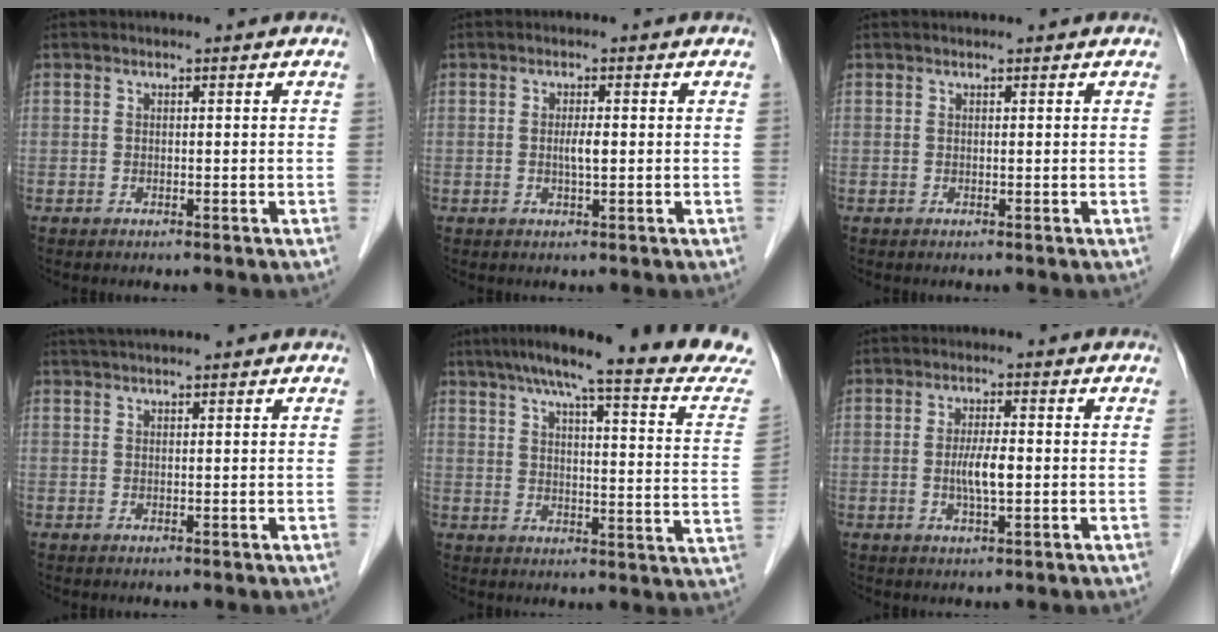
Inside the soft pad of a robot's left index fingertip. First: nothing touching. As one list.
[{"total": 1.8, "force": [-0.2, 0.2, 1.8], "torque": [-0.037, -0.002, -0.002]}, {"total": 0.9, "force": [0.8, 0.1, 0.2], "torque": [-0.005, 0.015, 0.015]}, {"total": 5.4, "force": [4.8, 0.0, 2.4], "torque": [-0.035, 0.038, 0.075]}, {"total": 22.9, "force": [20.0, 0.2, 11.2], "torque": [-0.156, -0.045, 0.242]}, {"total": 4.0, "force": [-0.5, 0.6, 3.9], "torque": [-0.080, -0.005, -0.009]}]